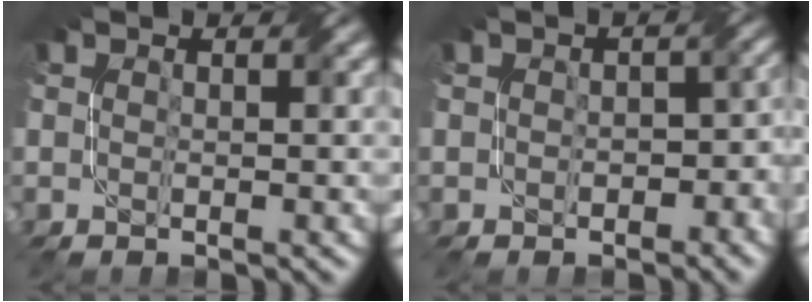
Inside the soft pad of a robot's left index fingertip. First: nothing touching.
{"total": 3.9, "force": [-1.3, 2.9, 2.3], "torque": [0.003, -0.002, -0.004]}